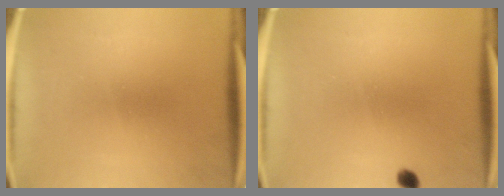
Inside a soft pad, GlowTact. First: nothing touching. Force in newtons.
{"total": 1.4}